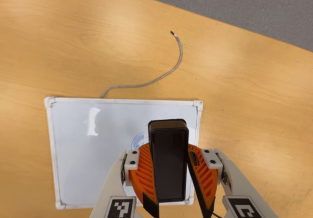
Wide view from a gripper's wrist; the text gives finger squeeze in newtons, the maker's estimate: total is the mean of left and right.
{"total": 8.9, "left": 9.5, "right": 8.4}